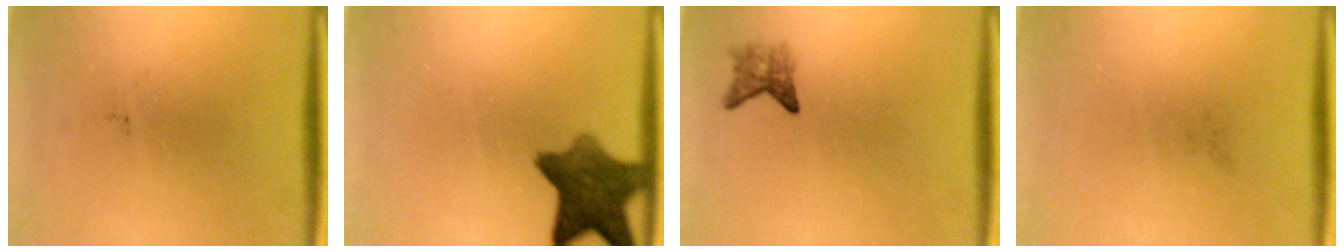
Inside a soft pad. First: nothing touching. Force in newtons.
{"total": 8.7}
{"total": 2.3}
{"total": 0.0}